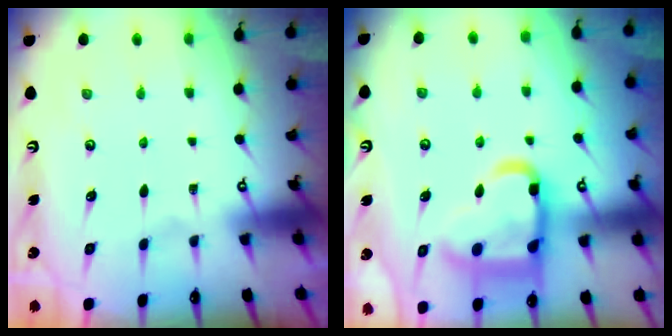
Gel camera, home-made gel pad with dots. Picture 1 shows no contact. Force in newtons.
{"total": 19.3, "press": 19.2, "slide": 1.9}